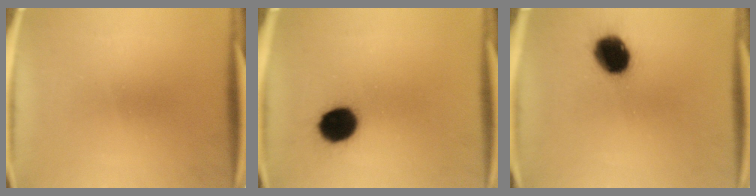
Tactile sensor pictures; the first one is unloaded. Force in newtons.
{"total": 10.5}
{"total": 11.8}